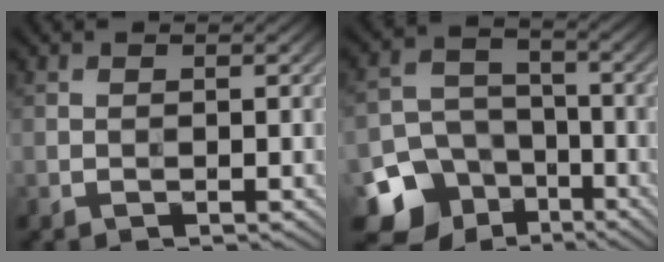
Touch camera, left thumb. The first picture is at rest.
{"total": 11.3, "force": [-6.1, 8.7, 3.7], "torque": [-0.104, -0.028, -0.112]}